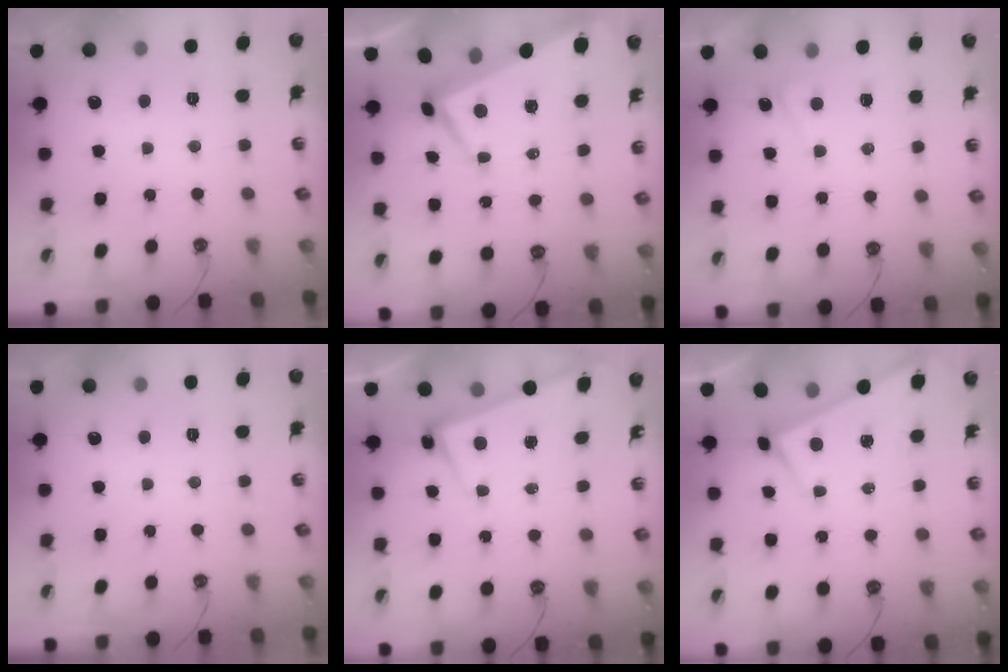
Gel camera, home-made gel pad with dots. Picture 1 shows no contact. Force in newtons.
{"total": 1.4, "press": 1.1, "slide": 0.8}
{"total": 2.6, "press": 2.6, "slide": 0.3}
{"total": 0.0}
{"total": 2.4, "press": 2.2, "slide": 1.1}
{"total": 3.2, "press": 3.2, "slide": 0.2}